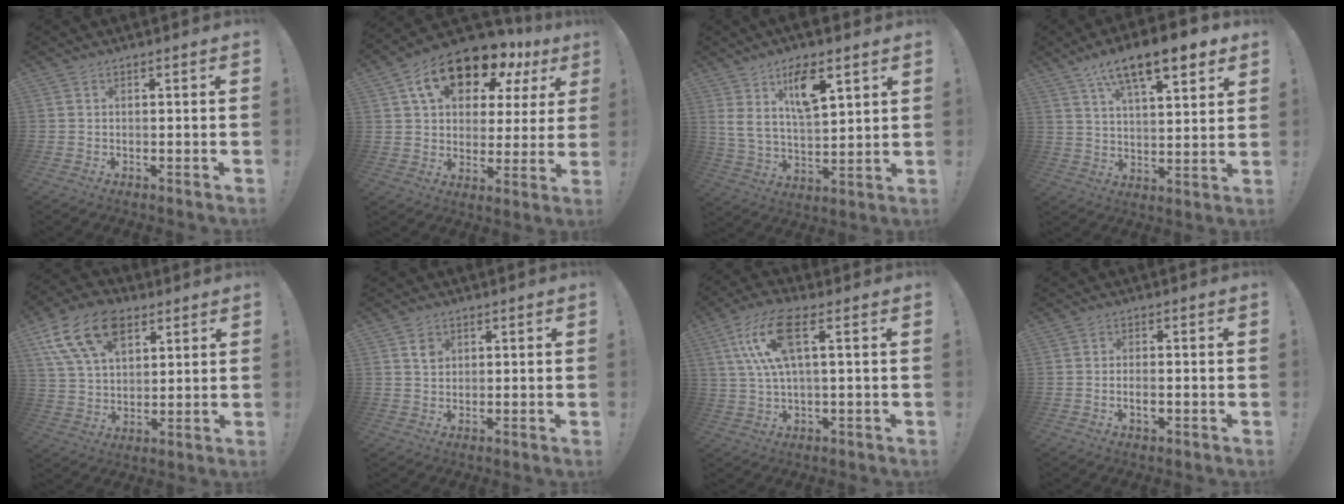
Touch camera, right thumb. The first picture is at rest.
{"total": 17.7, "force": [10.9, 9.4, 10.3], "torque": [-0.167, -0.063, 0.192]}
{"total": 13.3, "force": [7.2, 5.4, 9.8], "torque": [-0.171, -0.020, 0.124]}
{"total": 14.5, "force": [9.0, 4.7, 10.2], "torque": [-0.164, -0.048, 0.151]}
{"total": 17.1, "force": [8.8, 10.7, 10.0], "torque": [-0.180, -0.034, 0.166]}
{"total": 3.0, "force": [1.3, 2.5, 1.1], "torque": [-0.002, -0.007, 0.021]}
{"total": 13.0, "force": [3.8, 4.5, 11.5], "torque": [-0.233, 0.004, 0.068]}
{"total": 2.4, "force": [-1.0, 0.9, 2.0], "torque": [-0.030, 0.002, -0.018]}